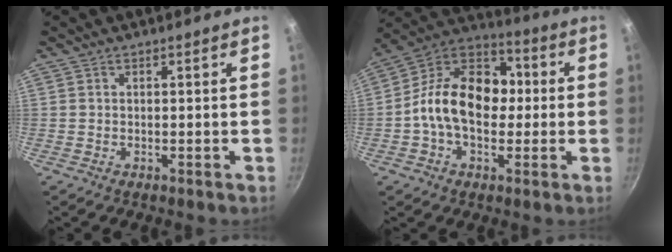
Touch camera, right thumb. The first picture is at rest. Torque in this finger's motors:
{"motor_torque": [-0.80, 1.35, 1.06, -0.41, 0.25]}